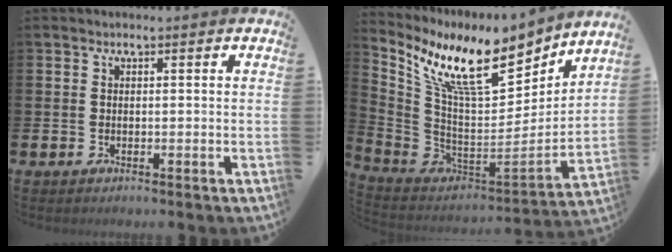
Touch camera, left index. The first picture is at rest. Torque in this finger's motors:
{"motor_torque": [1.11, -0.90, 0.95, 0.21]}